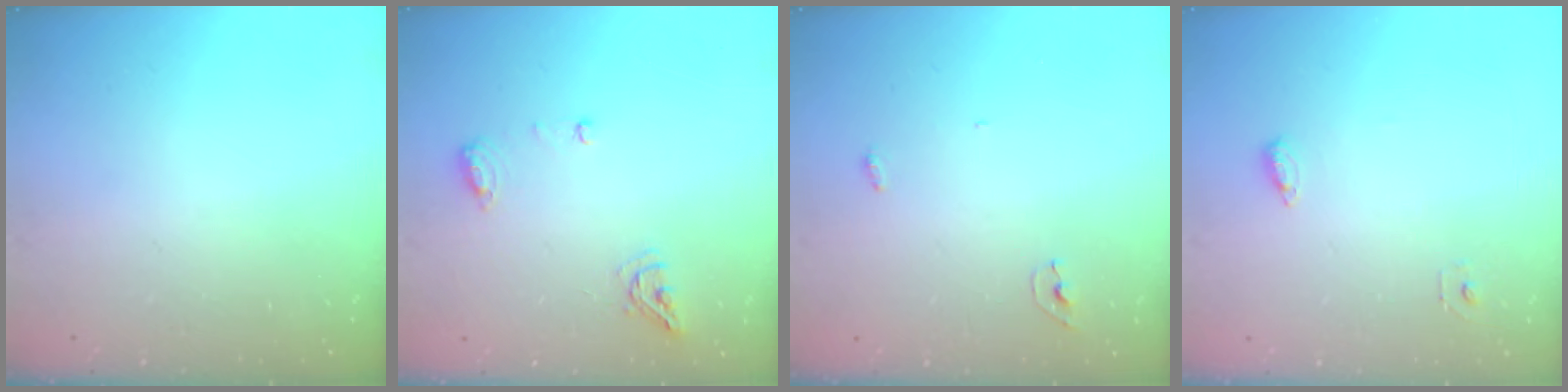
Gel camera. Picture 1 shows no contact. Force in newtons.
{"total": 7.4, "press": 7.4, "slide": 1.0}
{"total": 5.6, "press": 3.9, "slide": 4.1}
{"total": 5.4, "press": 5.3, "slide": 1.2}